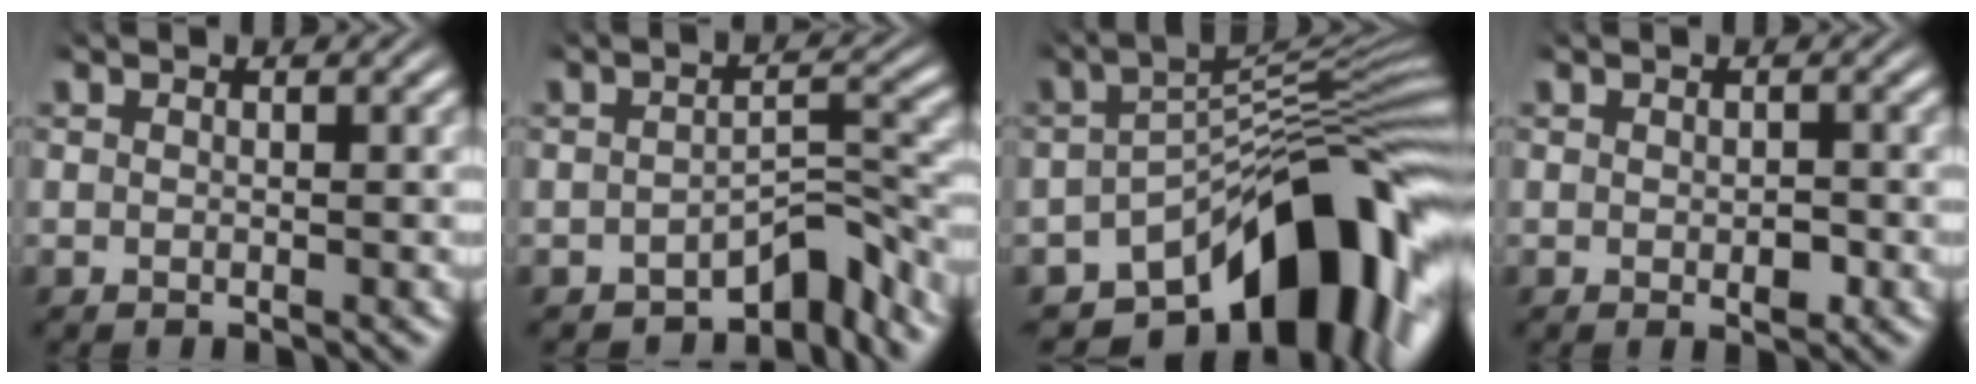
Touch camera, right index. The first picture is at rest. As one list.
[{"total": 4.8, "force": [-3.8, 1.2, 2.7], "torque": [-0.028, -0.004, -0.055]}, {"total": 13.6, "force": [-6.1, 6.1, 10.6], "torque": [-0.147, -0.018, -0.083]}, {"total": 1.3, "force": [-0.4, 0.8, 0.9], "torque": [-0.021, -0.009, -0.004]}]